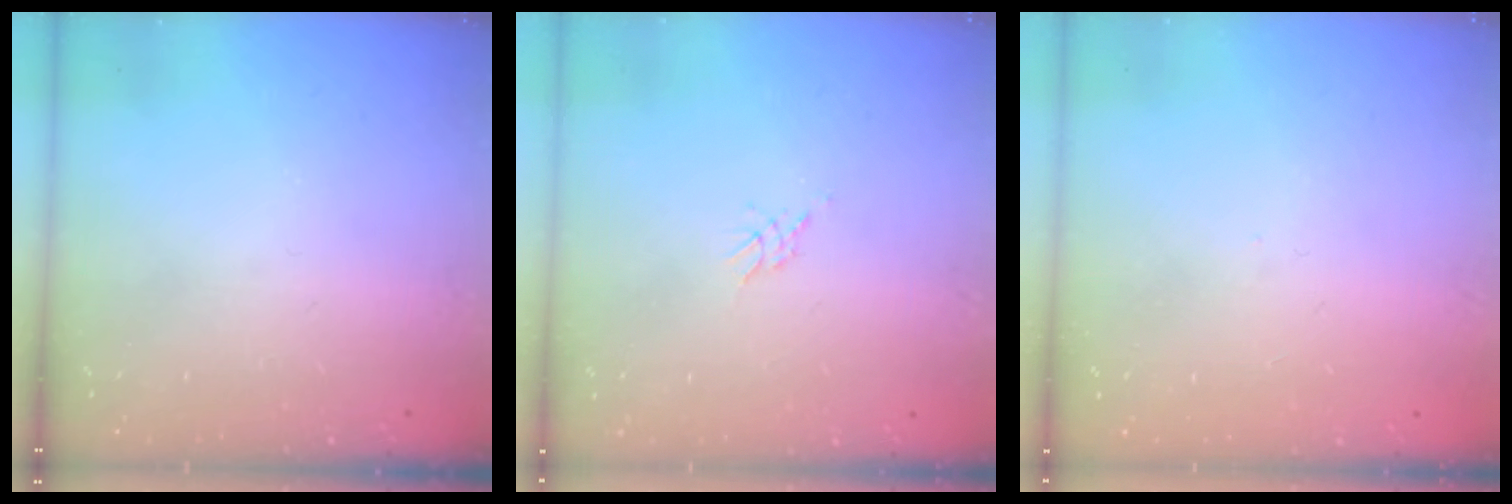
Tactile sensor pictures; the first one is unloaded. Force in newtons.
{"total": 2.1, "press": 2.1, "slide": 0.5}
{"total": 0.0}